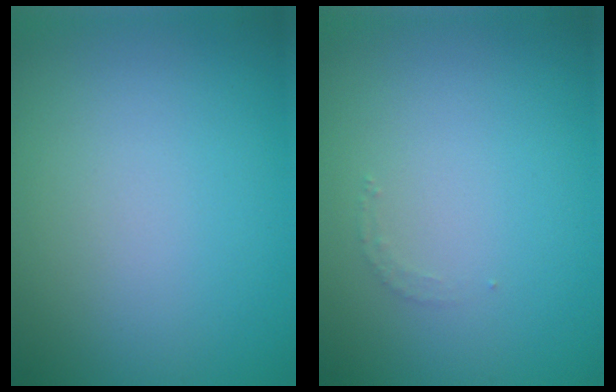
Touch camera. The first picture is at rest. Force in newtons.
{"total": 0.8, "press": 0.8, "slide": 0.1}